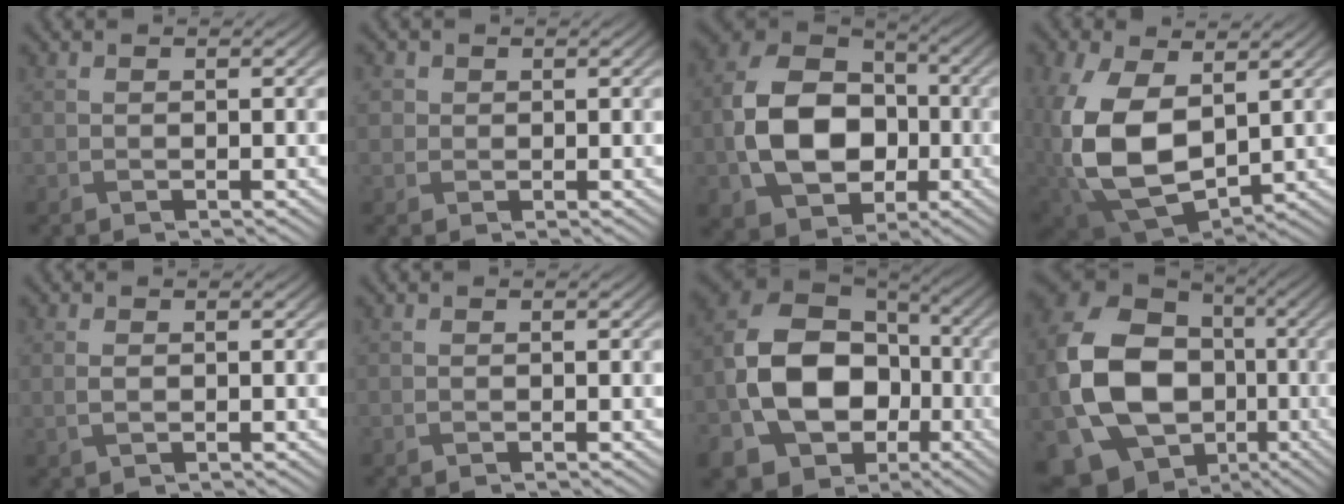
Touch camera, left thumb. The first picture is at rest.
{"total": 1.6, "force": [0.3, 1.5, 0.3], "torque": [-0.007, -0.004, 0.004]}
{"total": 13.0, "force": [-2.3, 9.7, 8.4], "torque": [-0.181, -0.011, -0.047]}
{"total": 12.6, "force": [0.7, 8.2, 9.6], "torque": [-0.242, -0.018, 0.025]}
{"total": 1.2, "force": [0.0, 0.6, 1.1], "torque": [-0.031, -0.001, 0.001]}
{"total": 0.0}
{"total": 17.1, "force": [-4.5, 12.9, 10.3], "torque": [-0.227, -0.028, -0.080]}
{"total": 18.2, "force": [-3.3, 14.4, 10.6], "torque": [-0.258, -0.034, -0.052]}